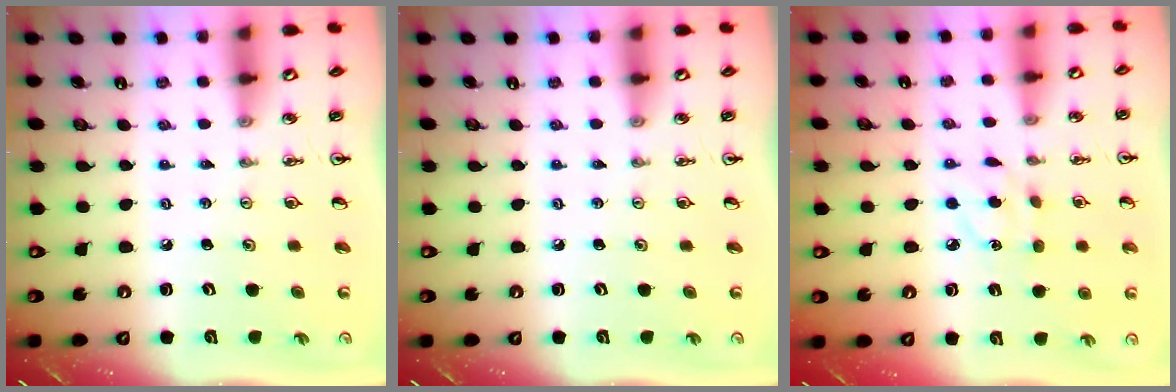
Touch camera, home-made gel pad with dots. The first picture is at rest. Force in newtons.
{"total": 0.0}
{"total": 5.7, "press": 5.7, "slide": 0.7}